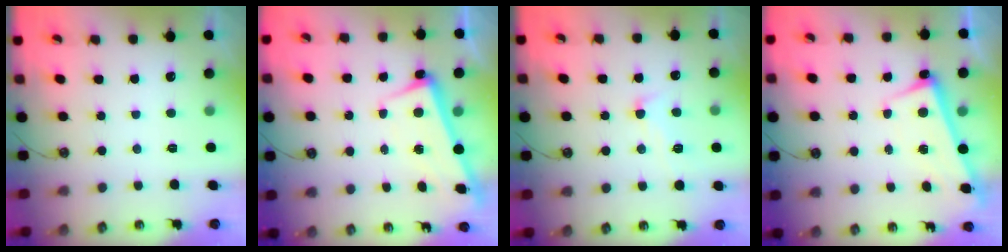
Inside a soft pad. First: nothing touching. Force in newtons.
{"total": 2.4, "press": 2.2, "slide": 0.9}
{"total": 2.2, "press": 2.0, "slide": 1.0}
{"total": 2.7, "press": 2.5, "slide": 1.0}